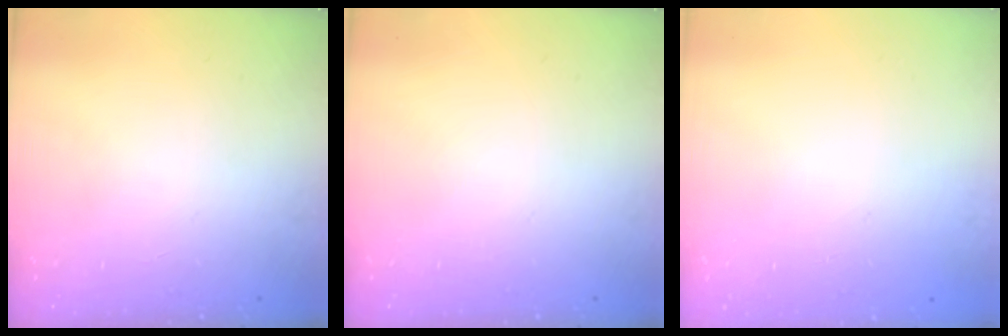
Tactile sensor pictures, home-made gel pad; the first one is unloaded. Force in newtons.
{"total": 0.0}
{"total": 0.0}